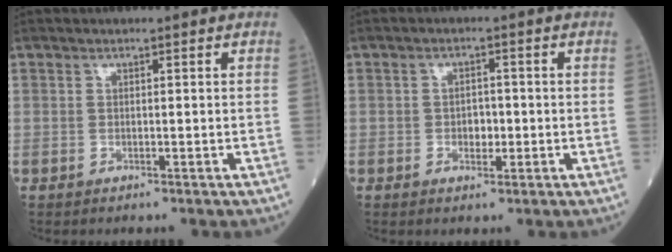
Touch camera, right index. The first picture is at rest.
{"total": 2.5, "force": [-0.5, 1.6, 1.8], "torque": [-0.022, 0.005, -0.006]}